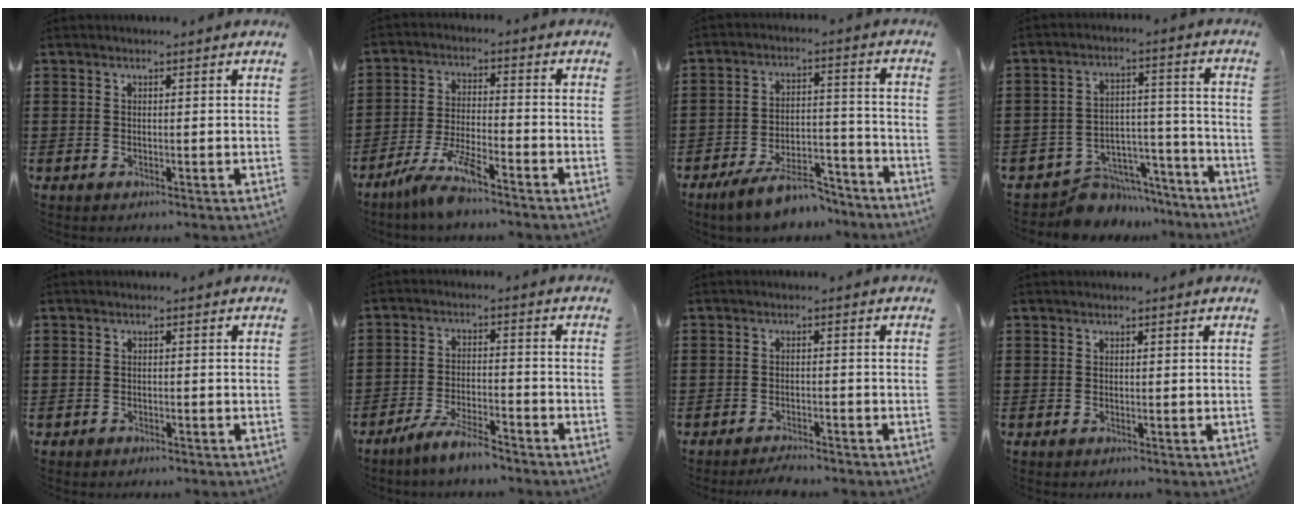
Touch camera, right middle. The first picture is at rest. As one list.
[{"total": 7.0, "force": [-5.5, 0.7, 4.3], "torque": [-0.095, -0.011, -0.105]}, {"total": 9.7, "force": [-8.0, 2.8, 4.7], "torque": [-0.077, 0.026, -0.148]}, {"total": 8.0, "force": [-7.2, 3.2, 1.2], "torque": [-0.017, 0.035, -0.136]}, {"total": 1.2, "force": [-1.1, 0.5, 0.1], "torque": [-0.003, 0.002, -0.025]}, {"total": 5.7, "force": [-5.2, 0.6, 2.4], "torque": [-0.059, -0.004, -0.102]}, {"total": 2.7, "force": [-2.7, 0.4, 0.2], "torque": [-0.008, 0.000, -0.056]}, {"total": 0.0}]